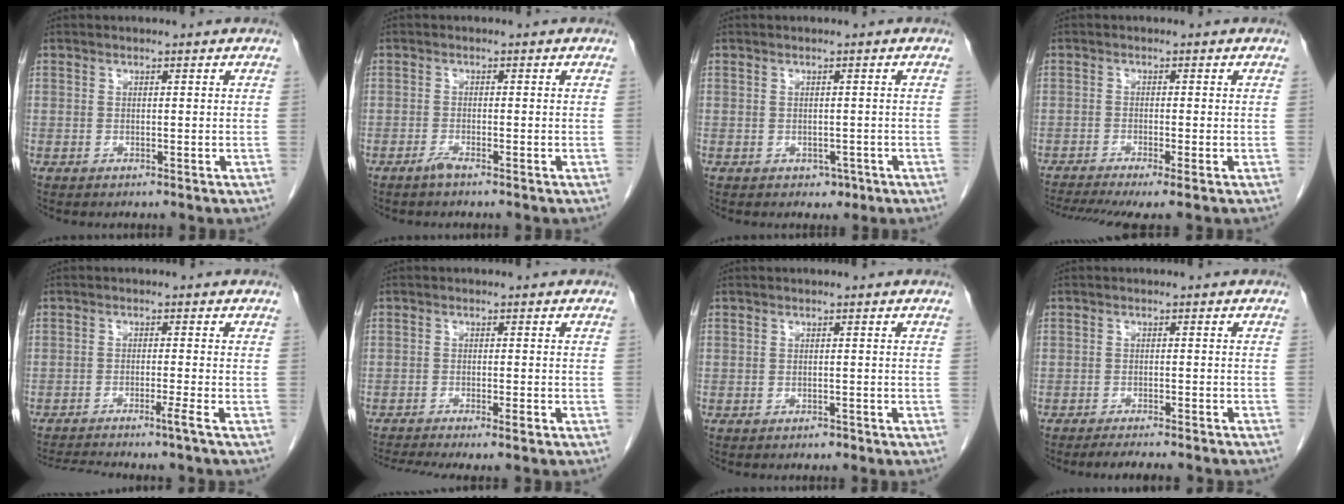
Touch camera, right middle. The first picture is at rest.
{"total": 1.2, "force": [-1.0, -0.1, 0.7], "torque": [-0.018, -0.001, -0.021]}
{"total": 1.5, "force": [-0.7, 1.2, 0.6], "torque": [-0.007, 0.003, -0.004]}
{"total": 8.9, "force": [-6.5, 0.7, 5.9], "torque": [-0.097, -0.011, -0.107]}
{"total": 6.1, "force": [-4.8, -1.9, 3.2], "torque": [-0.050, -0.010, -0.082]}
{"total": 6.1, "force": [-4.6, 0.0, 4.0], "torque": [-0.064, -0.007, -0.073]}
{"total": 0.8, "force": [-0.6, 0.4, 0.2], "torque": [-0.005, 0.000, -0.009]}
{"total": 7.0, "force": [-6.2, 0.4, 3.2], "torque": [-0.033, -0.009, -0.086]}